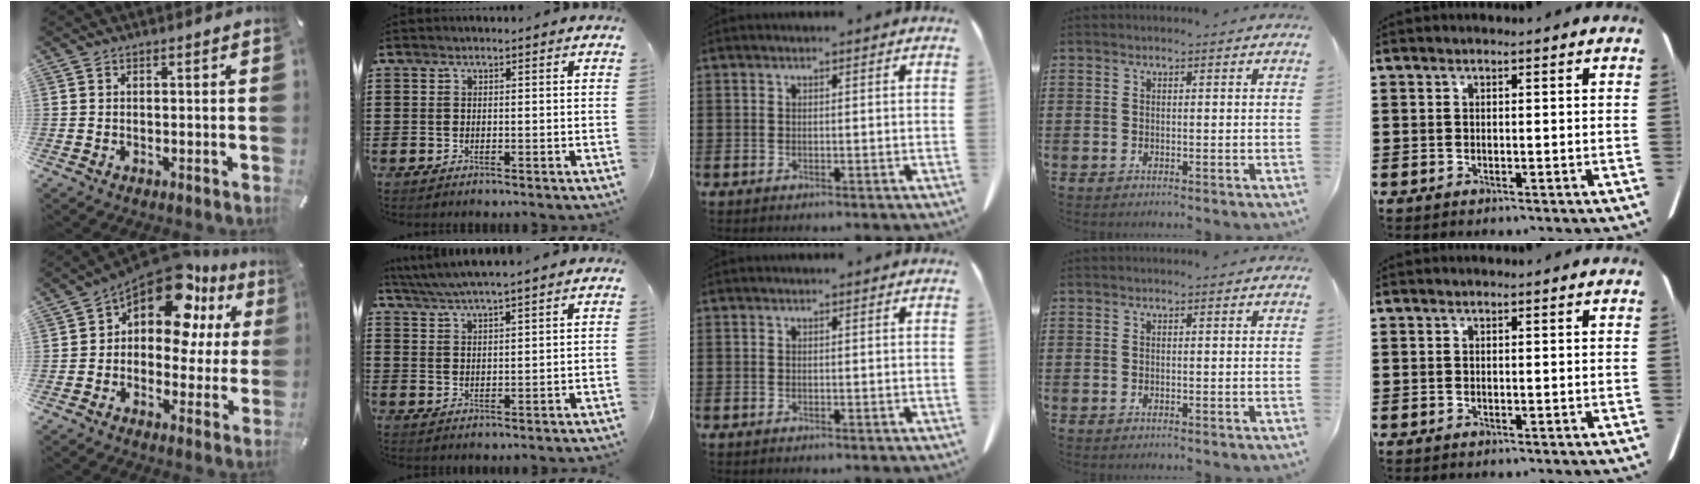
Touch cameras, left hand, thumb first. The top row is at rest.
{"thumb": {"total": 15.3, "force": [8.9, 7.9, 9.6], "torque": [-0.161, -0.069, 0.156]}, "index": {"total": 3.9, "force": [3.6, -0.2, 1.5], "torque": [-0.039, -0.013, 0.065]}}